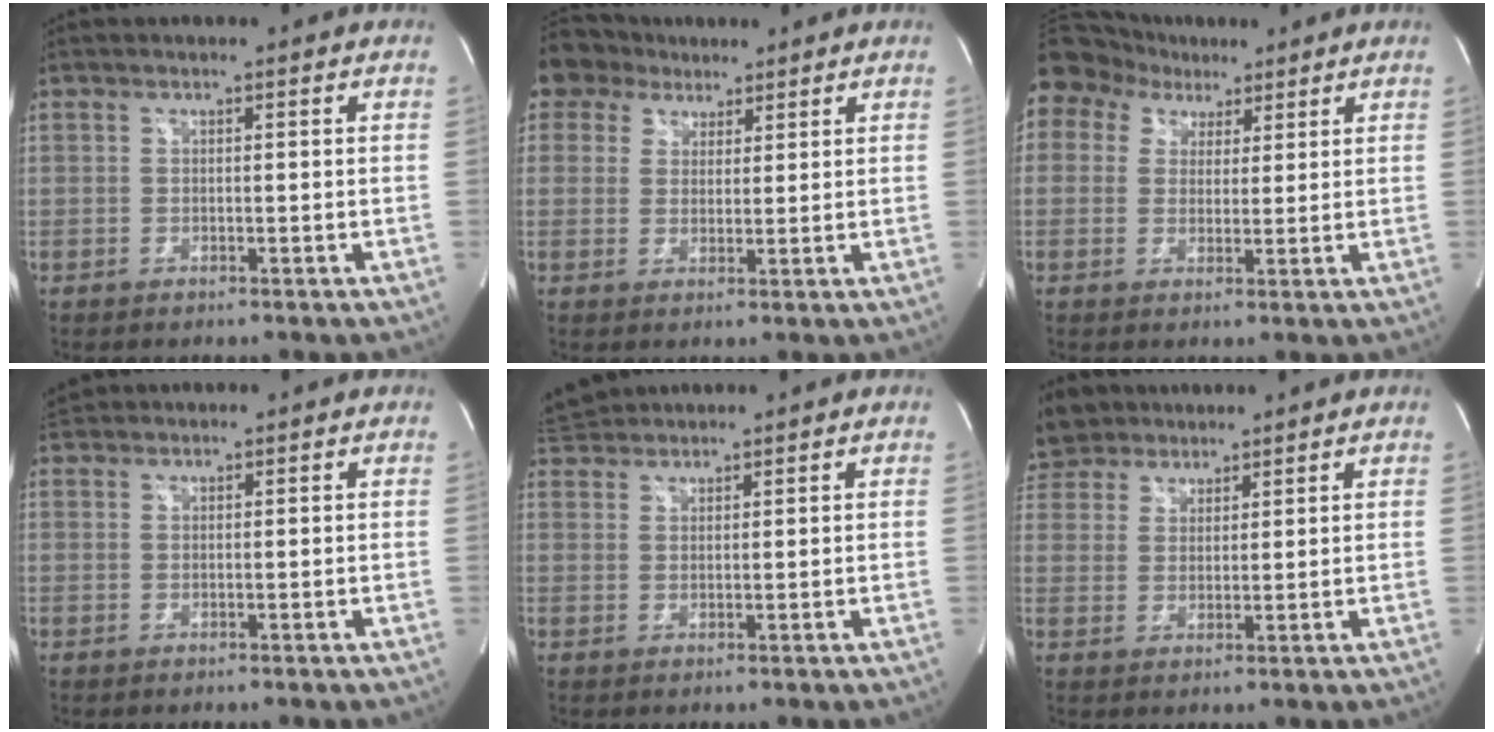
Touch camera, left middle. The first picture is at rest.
{"total": 5.3, "force": [4.1, 3.3, -0.5], "torque": [0.011, 0.018, 0.073]}
{"total": 14.8, "force": [8.5, 11.2, 4.4], "torque": [-0.145, 0.073, 0.162]}
{"total": 1.8, "force": [1.8, 0.5, 0.0], "torque": [-0.008, 0.019, 0.035]}
{"total": 4.2, "force": [4.0, 1.0, 0.4], "torque": [-0.015, 0.029, 0.077]}
{"total": 7.3, "force": [6.4, 3.4, 0.9], "torque": [-0.021, 0.021, 0.123]}